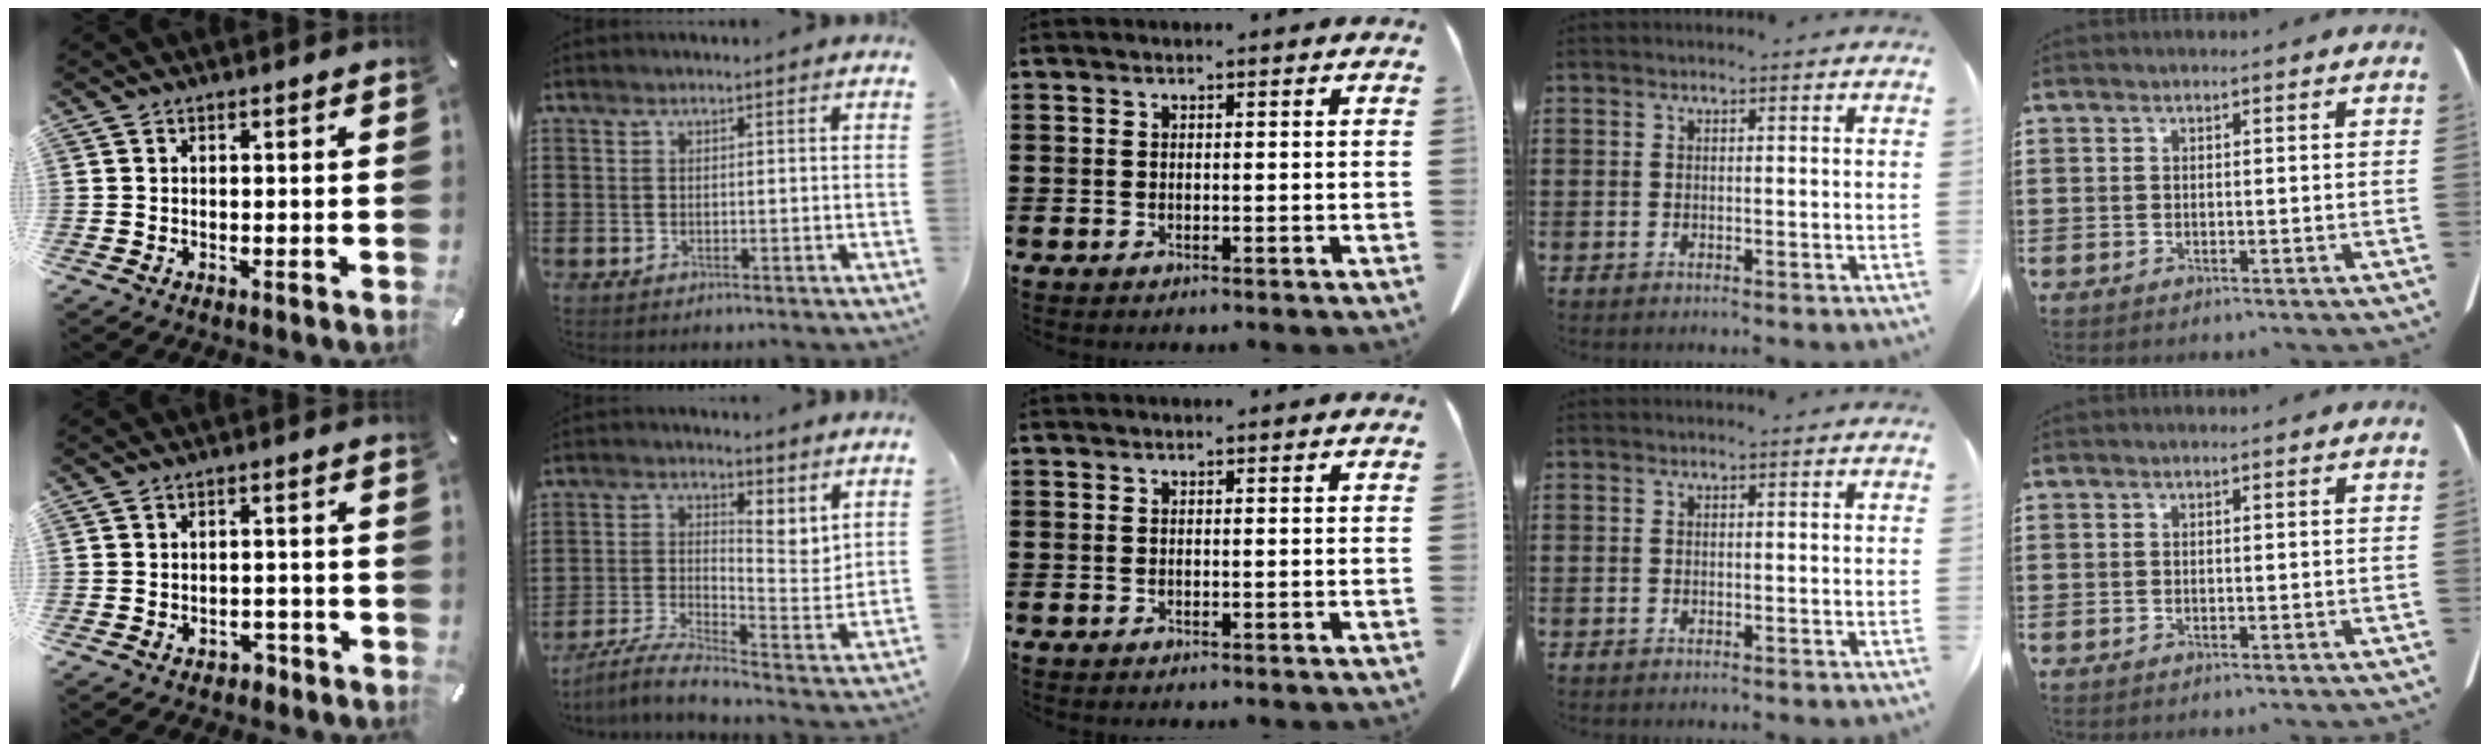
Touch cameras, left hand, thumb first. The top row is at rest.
{"thumb": {"total": 2.7, "force": [-1.7, 1.9, 1.0], "torque": [-0.014, 0.009, -0.032]}, "index": {"total": 3.2, "force": [1.3, 1.3, 2.6], "torque": [-0.055, -0.018, 0.015]}}